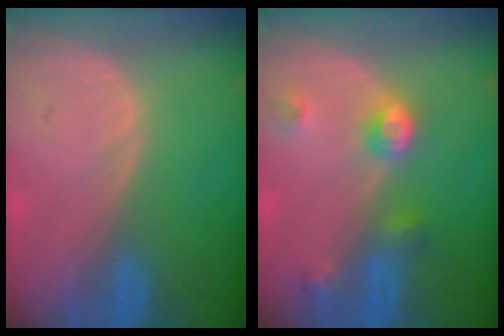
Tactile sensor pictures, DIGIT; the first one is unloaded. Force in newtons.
{"total": 4.6, "press": 4.1, "slide": 2.1}